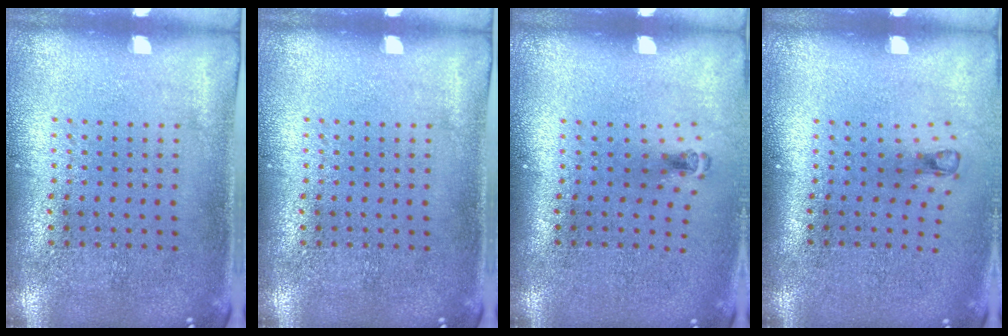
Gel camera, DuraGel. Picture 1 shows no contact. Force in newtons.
{"total": 0.0}
{"total": 0.5, "press": 0.3, "slide": 0.4}
{"total": 0.8, "press": 0.4, "slide": 0.7}